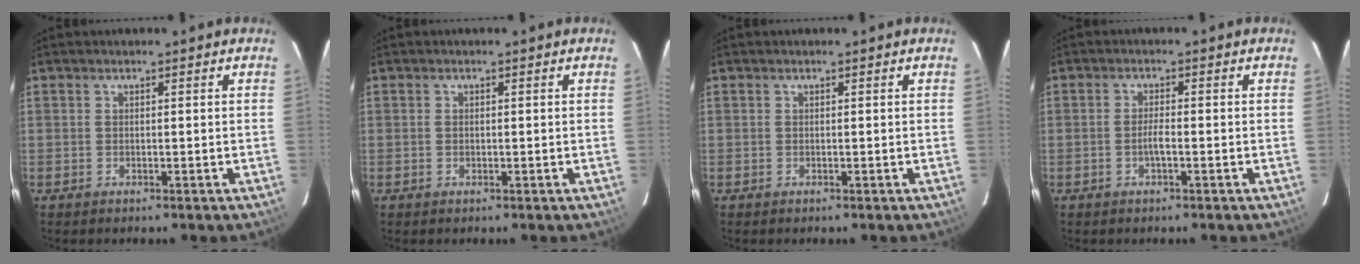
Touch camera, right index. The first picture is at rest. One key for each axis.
{"total": 0.6, "fx": -0.1, "fy": 0.4, "fz": 0.5, "tx": -0.010, "ty": 0.001, "tz": -0.003}
{"total": 0.0}
{"total": 1.9, "fx": -0.8, "fy": 0.2, "fz": 1.7, "tx": -0.032, "ty": 0.000, "tz": -0.017}